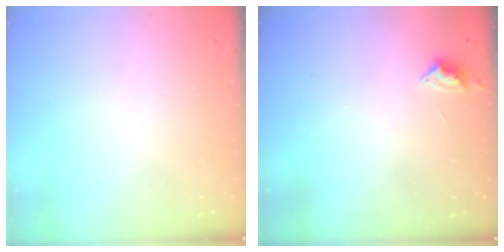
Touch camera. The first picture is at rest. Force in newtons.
{"total": 2.9, "press": 2.8, "slide": 0.4}